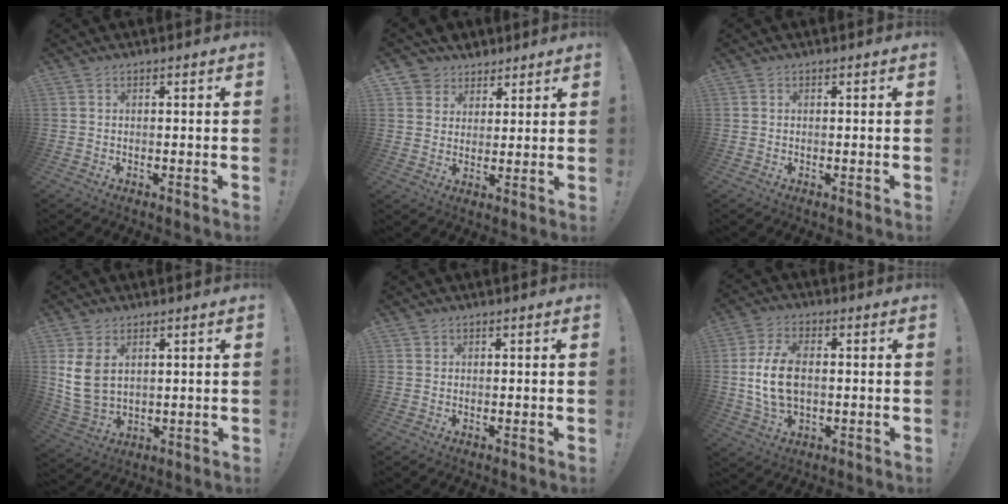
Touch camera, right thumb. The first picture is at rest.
{"total": 6.3, "force": [3.8, 5.1, 0.1], "torque": [-0.005, -0.031, 0.076]}
{"total": 0.0}
{"total": 8.1, "force": [3.0, 5.3, 5.4], "torque": [-0.099, -0.014, 0.057]}
{"total": 0.7, "force": [0.5, 0.5, 0.0], "torque": [0.006, -0.002, 0.010]}
{"total": 11.7, "force": [0.2, 7.0, 9.4], "torque": [-0.189, -0.001, 0.006]}